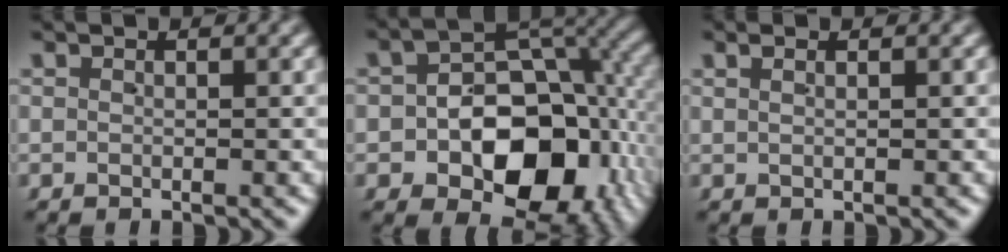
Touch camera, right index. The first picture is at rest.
{"total": 12.9, "force": [-2.8, 8.6, 9.1], "torque": [-0.138, -0.034, -0.030]}
{"total": 1.0, "force": [0.6, -0.1, 0.8], "torque": [-0.009, 0.006, 0.011]}